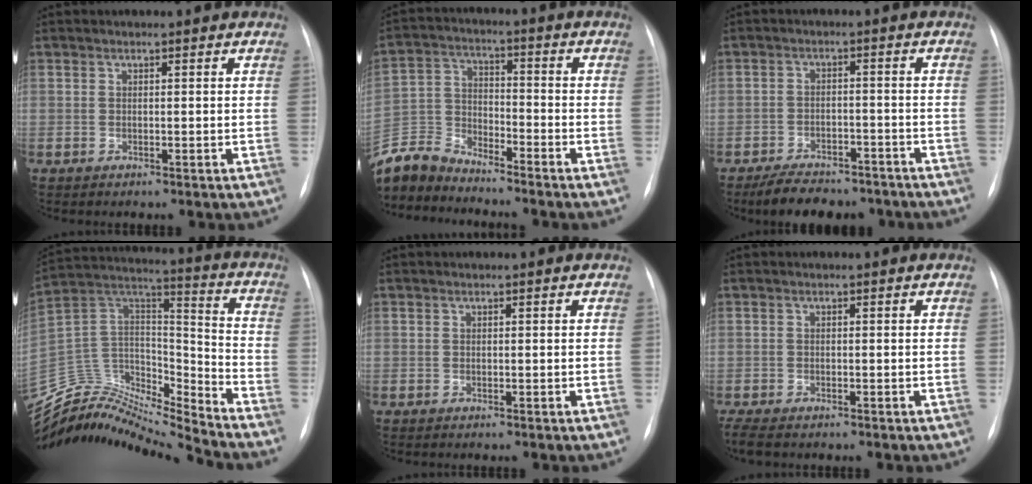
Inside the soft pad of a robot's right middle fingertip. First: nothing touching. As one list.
[{"total": 8.5, "force": [-8.4, 1.1, 0.8], "torque": [-0.026, 0.003, -0.170]}, {"total": 9.8, "force": [-8.1, 4.2, 3.7], "torque": [-0.052, 0.002, -0.118]}, {"total": 21.1, "force": [-20.7, 1.1, 3.8], "torque": [-0.068, 0.055, -0.356]}, {"total": 0.0}, {"total": 3.7, "force": [-2.9, 1.3, 2.0], "torque": [-0.043, -0.013, -0.044]}]